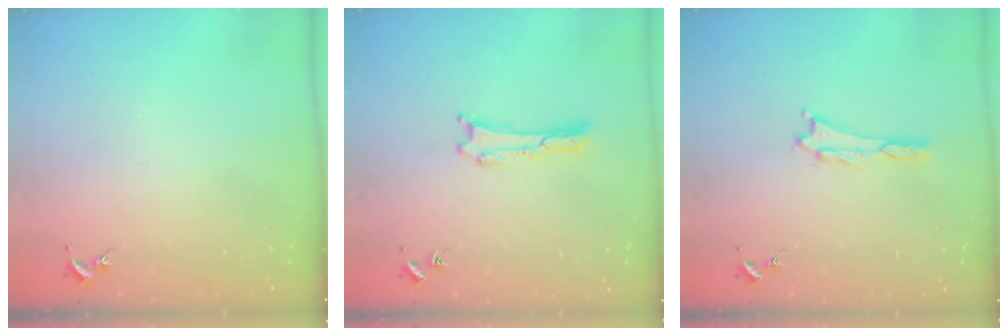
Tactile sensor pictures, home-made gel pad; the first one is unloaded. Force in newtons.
{"total": 0.0}
{"total": 0.7, "press": 0.7, "slide": 0.3}